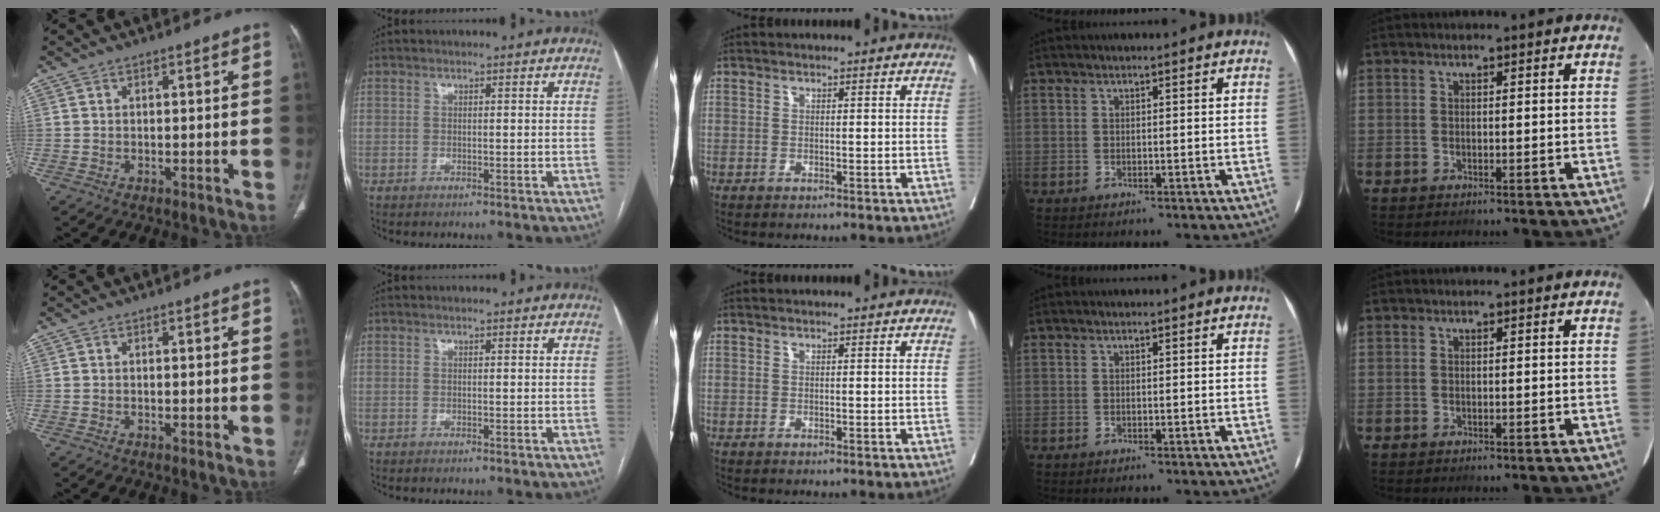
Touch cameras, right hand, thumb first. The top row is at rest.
{}